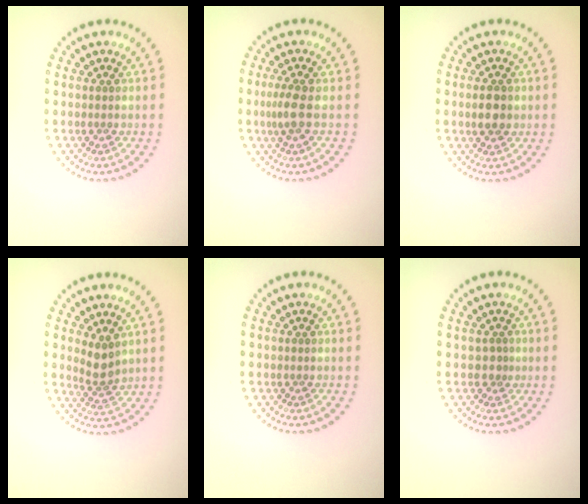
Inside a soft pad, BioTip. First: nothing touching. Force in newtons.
{"total": 2.0, "press": 1.6, "slide": 1.2}
{"total": 2.2, "press": 2.2, "slide": 0.1}
{"total": 2.5, "press": 1.9, "slide": 1.6}
{"total": 0.0}
{"total": 0.8, "press": 0.4, "slide": 0.6}